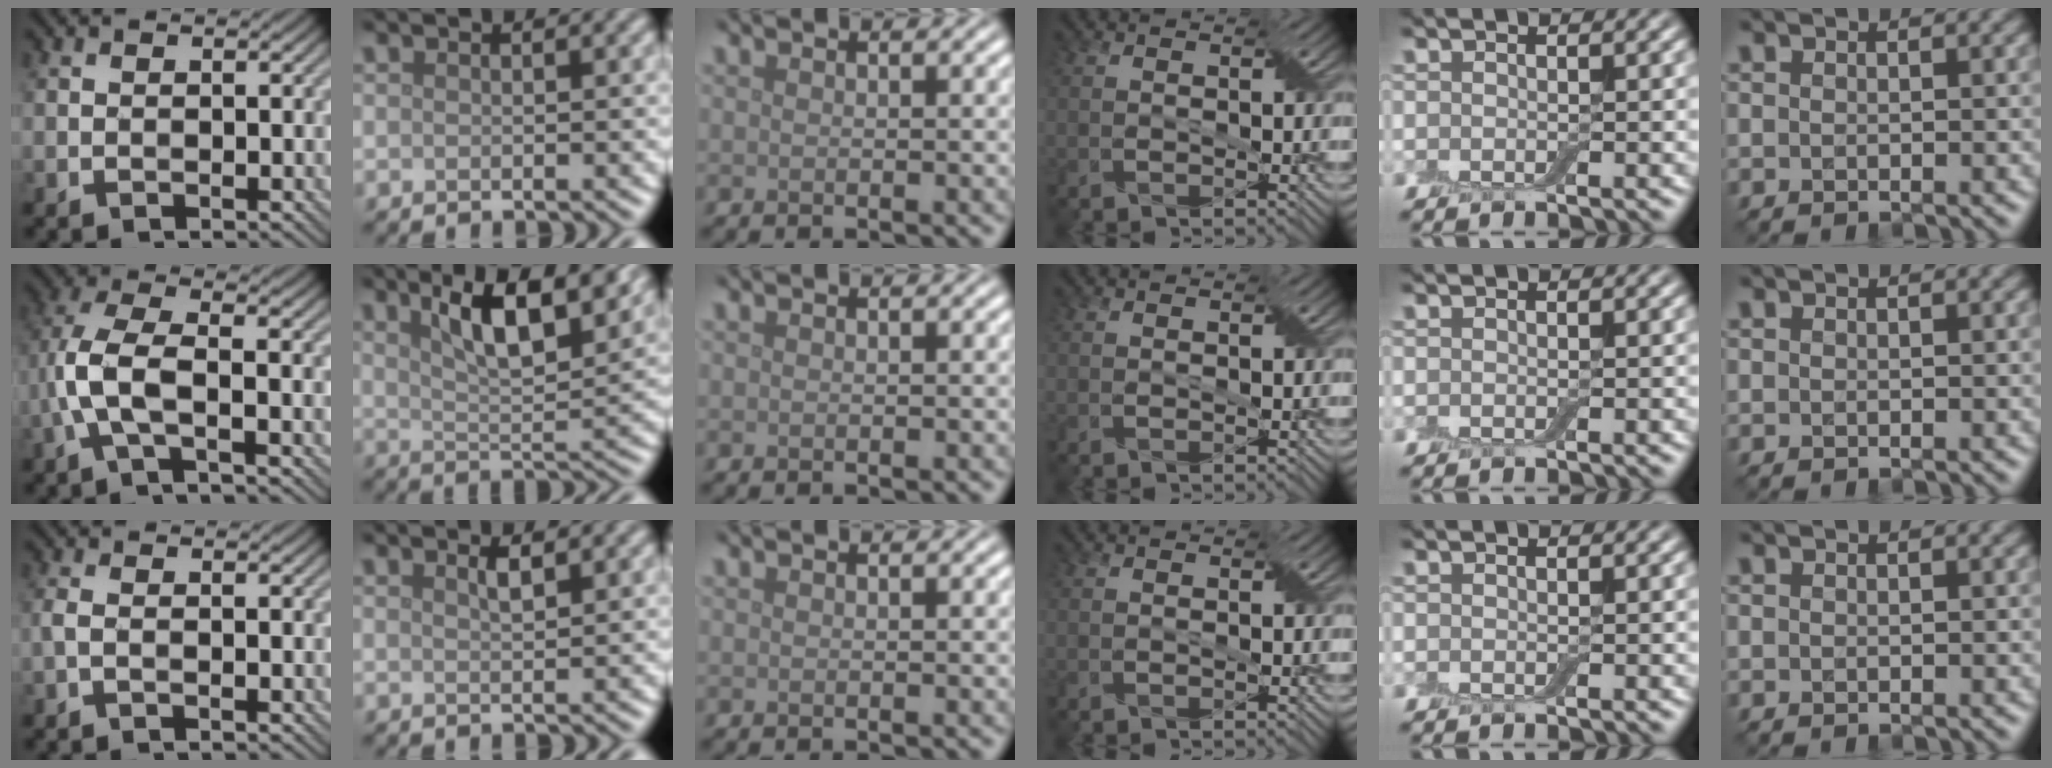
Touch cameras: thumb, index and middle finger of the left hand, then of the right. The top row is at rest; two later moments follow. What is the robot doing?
{"motion": "insert", "object": "box of matches"}